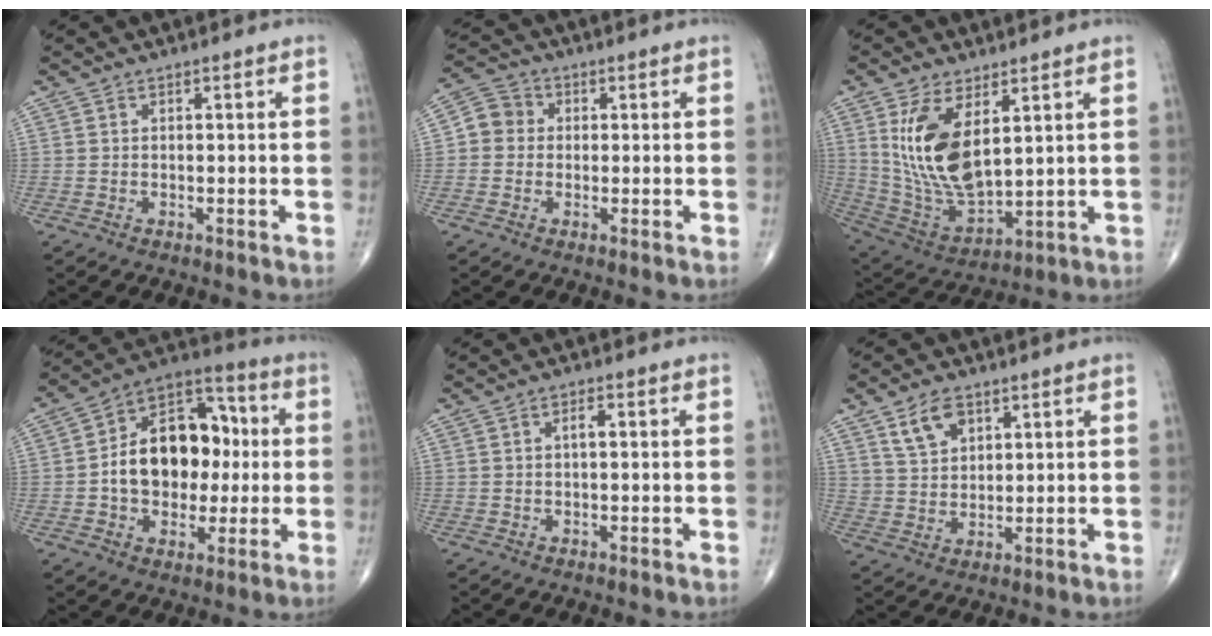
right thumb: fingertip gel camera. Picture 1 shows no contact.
{"total": 5.1, "force": [0.0, 4.7, 1.8], "torque": [-0.016, 0.013, -0.013]}
{"total": 15.8, "force": [4.8, 7.7, 12.9], "torque": [-0.240, -0.024, 0.116]}
{"total": 19.0, "force": [0.3, 13.0, 13.8], "torque": [-0.168, 0.034, 0.002]}
{"total": 1.9, "force": [0.3, 0.7, 1.7], "torque": [-0.031, 0.004, 0.004]}
{"total": 6.5, "force": [3.7, 4.0, 3.7], "torque": [-0.055, -0.018, 0.074]}